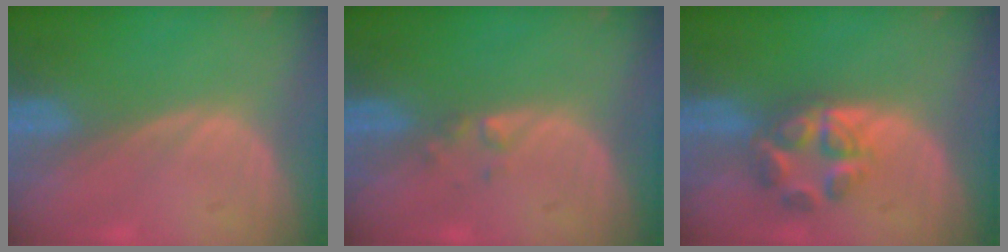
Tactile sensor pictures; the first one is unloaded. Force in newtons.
{"total": 1.2, "press": 1.2, "slide": 0.1}
{"total": 6.2, "press": 5.5, "slide": 2.8}